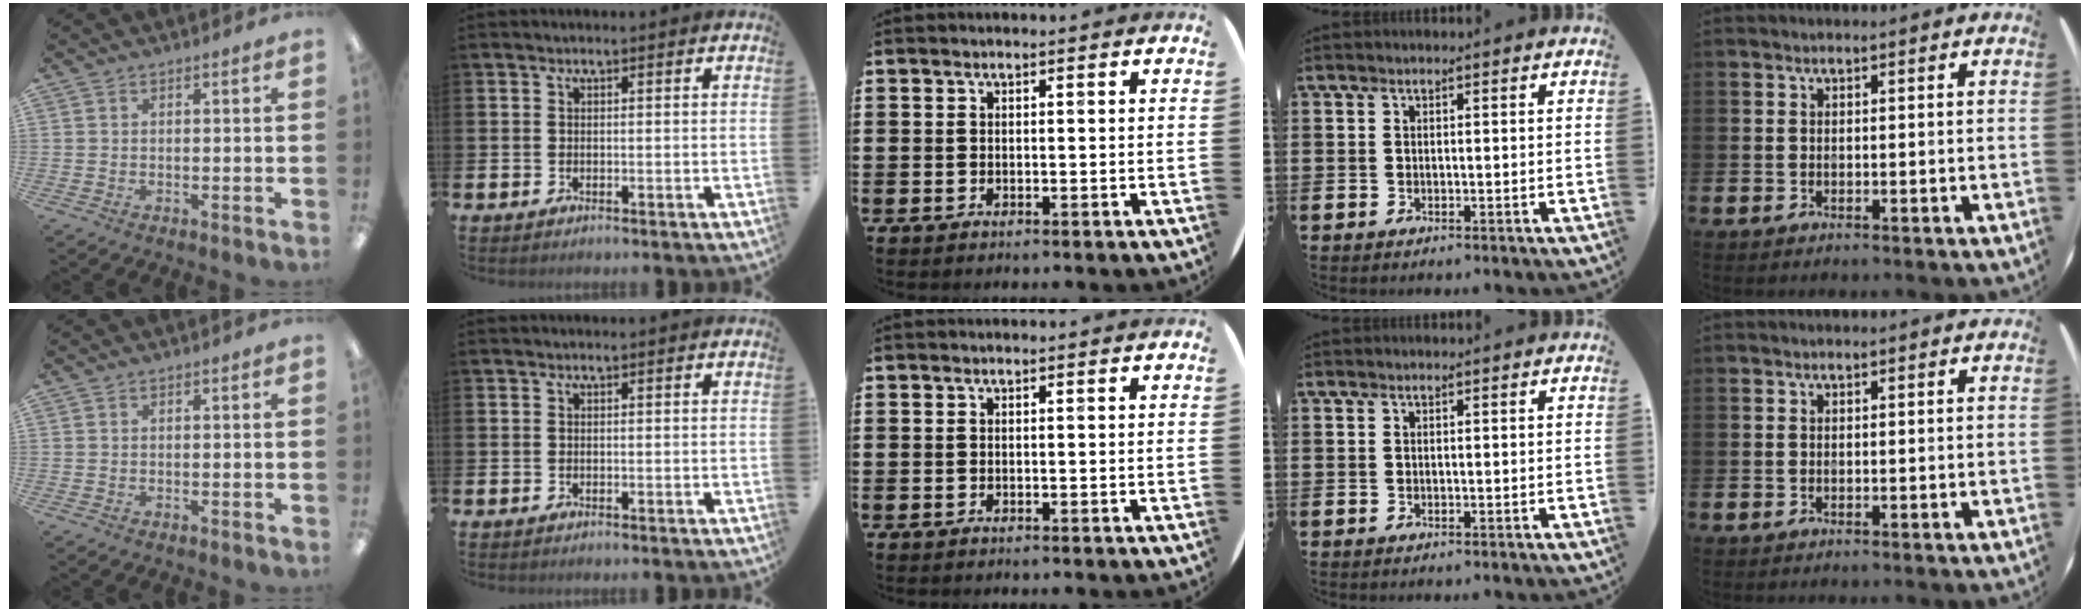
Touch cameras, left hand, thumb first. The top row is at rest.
{}